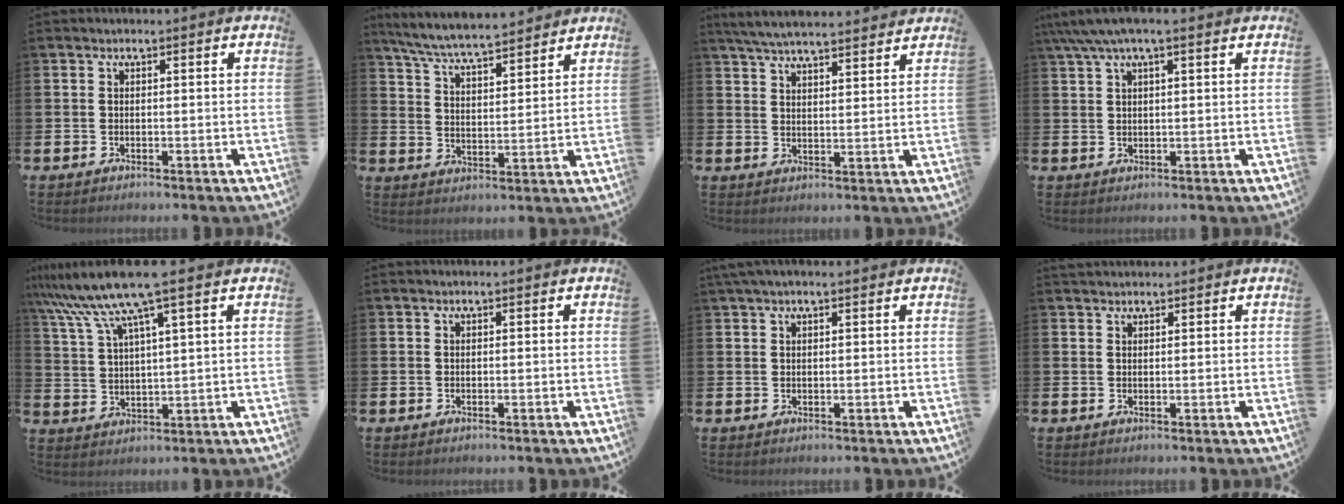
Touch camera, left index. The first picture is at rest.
{"total": 6.9, "force": [6.6, 0.4, 1.9], "torque": [-0.063, -0.041, 0.117]}
{"total": 5.7, "force": [5.5, 0.3, 1.2], "torque": [-0.043, -0.026, 0.101]}
{"total": 4.0, "force": [2.7, 0.8, 2.8], "torque": [-0.060, 0.000, 0.049]}
{"total": 10.3, "force": [7.6, 0.8, 6.9], "torque": [-0.157, -0.026, 0.132]}
{"total": 0.0}
{"total": 1.6, "force": [1.2, 0.2, 1.0], "torque": [-0.013, 0.001, 0.019]}
{"total": 1.4, "force": [1.3, 0.4, 0.1], "torque": [0.008, -0.002, 0.023]}